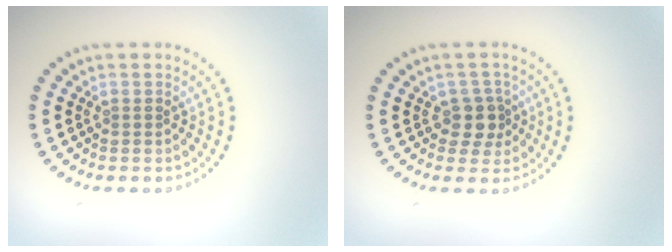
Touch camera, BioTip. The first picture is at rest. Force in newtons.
{"total": 2.3, "press": 2.0, "slide": 1.2}